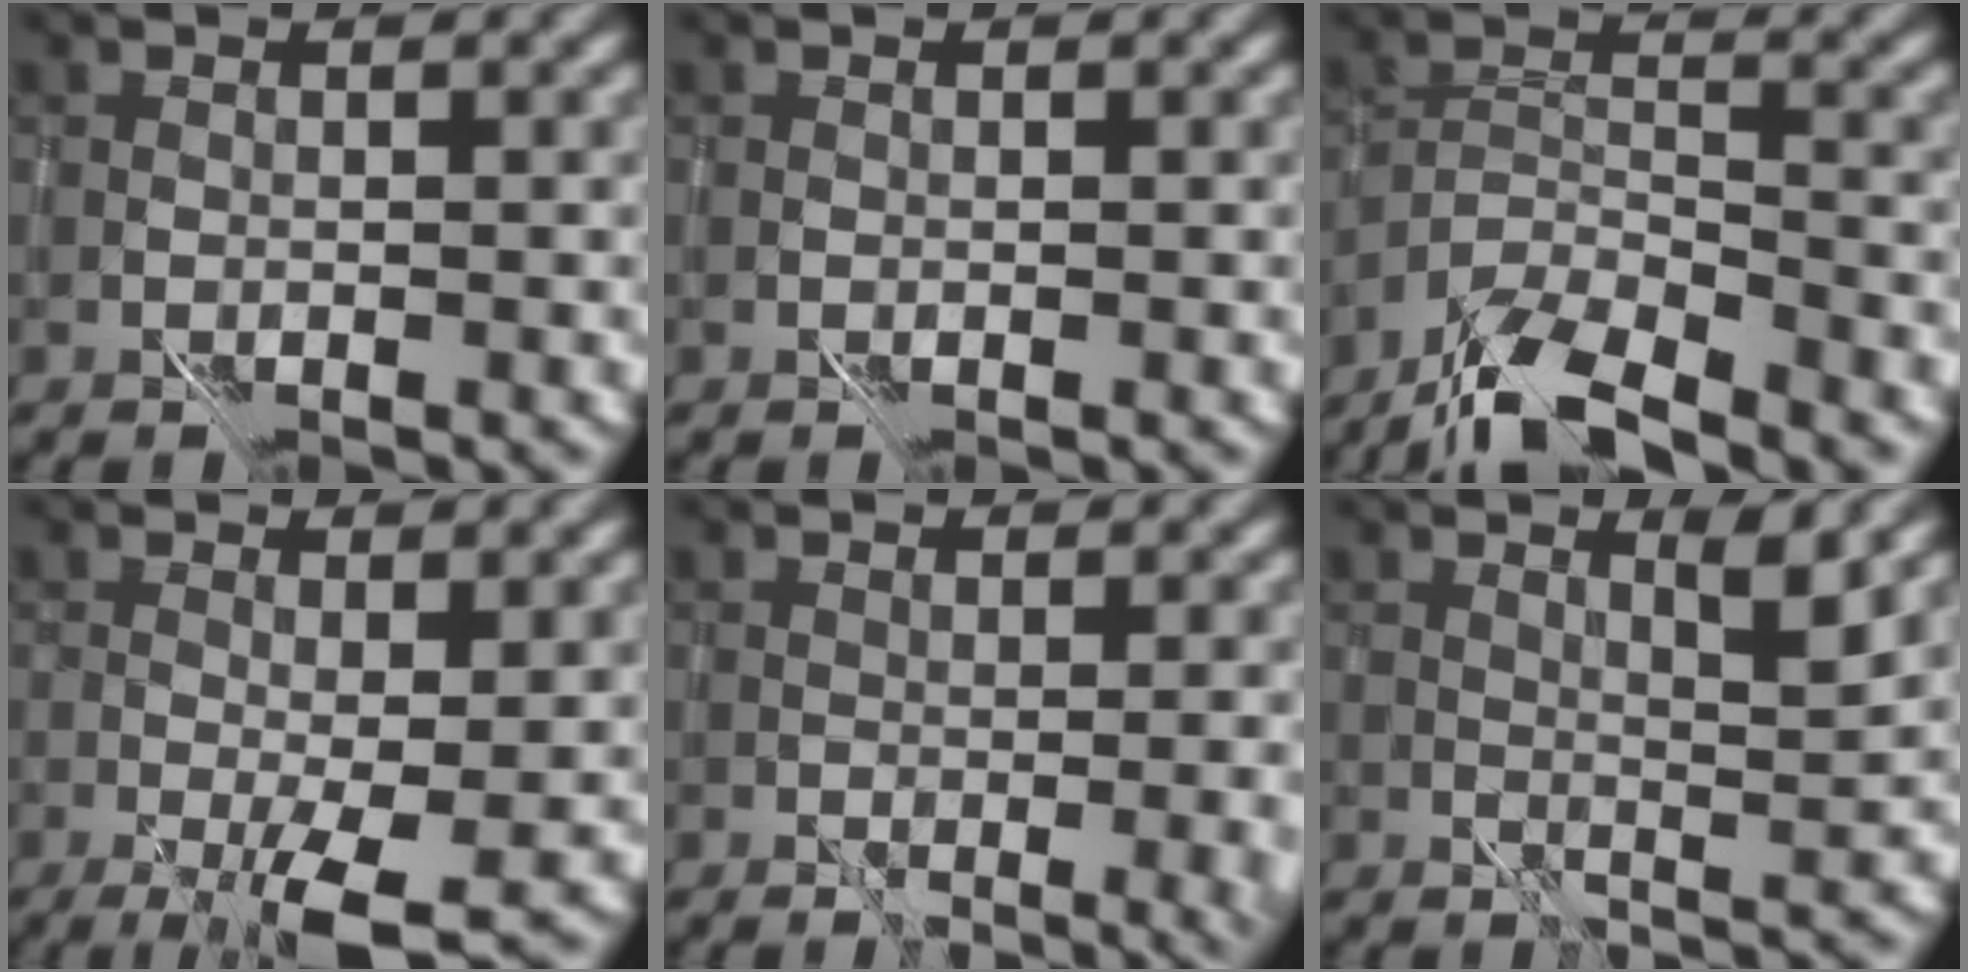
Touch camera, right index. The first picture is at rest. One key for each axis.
{"total": 0.0}
{"total": 7.1, "fx": -6.0, "fy": 1.5, "fz": 3.6, "tx": -0.063, "ty": 0.005, "tz": -0.106}
{"total": 3.8, "fx": -0.1, "fy": 0.4, "fz": 3.8, "tx": -0.067, "ty": -0.004, "tz": 0.001}
{"total": 3.7, "fx": 0.1, "fy": 1.4, "fz": 3.5, "tx": -0.028, "ty": -0.007, "tz": 0.024}
{"total": 2.9, "fx": 2.7, "fy": 0.0, "fz": 1.2, "tx": -0.015, "ty": 0.003, "tz": 0.046}